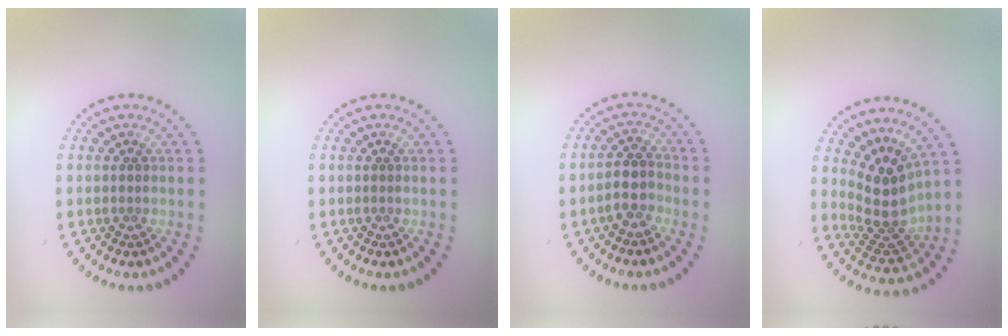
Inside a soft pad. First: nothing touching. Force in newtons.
{"total": 0.0}
{"total": 2.5, "press": 2.2, "slide": 1.2}
{"total": 4.0, "press": 3.0, "slide": 2.6}